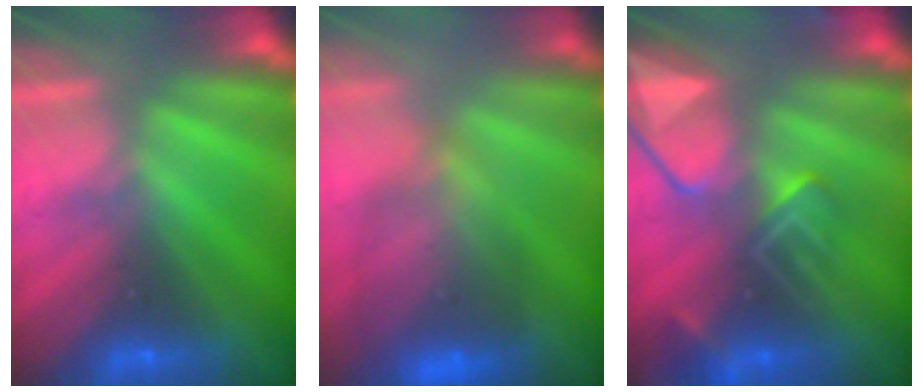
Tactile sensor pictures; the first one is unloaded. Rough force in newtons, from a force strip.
{"total": 7.1}
{"total": 7.4}